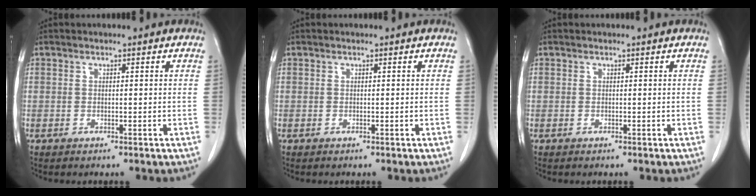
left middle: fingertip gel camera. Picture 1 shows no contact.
{"total": 0.0}
{"total": 0.0}